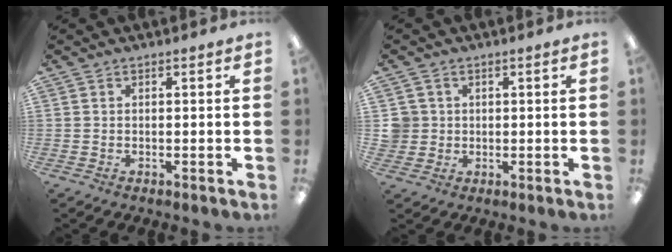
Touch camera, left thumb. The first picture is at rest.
{"total": 3.9, "force": [0.8, 3.8, 0.2], "torque": [-0.008, 0.005, 0.014]}